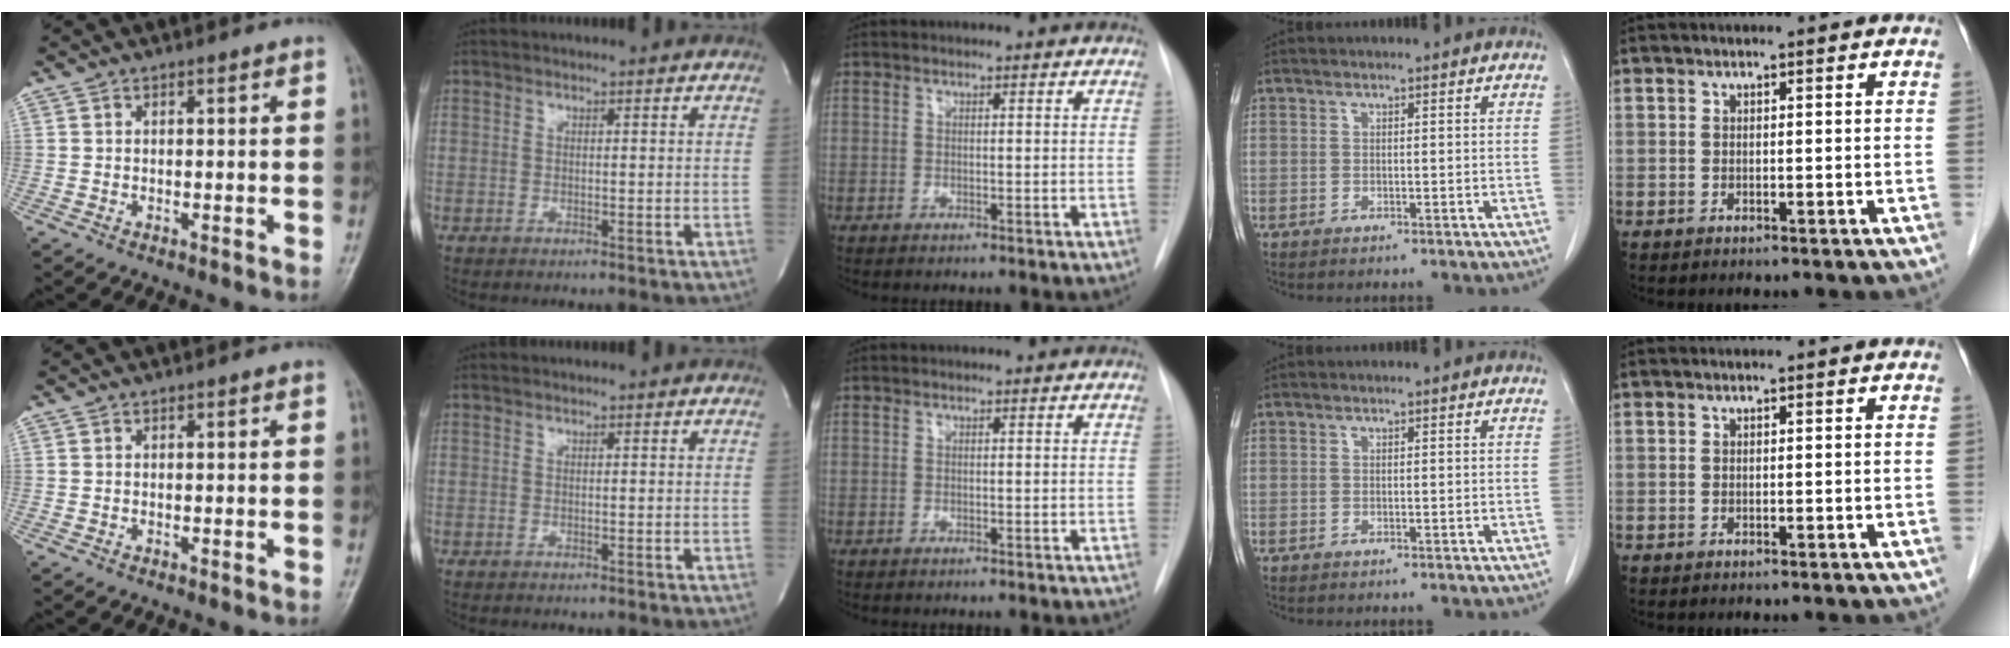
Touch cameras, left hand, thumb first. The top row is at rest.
{}